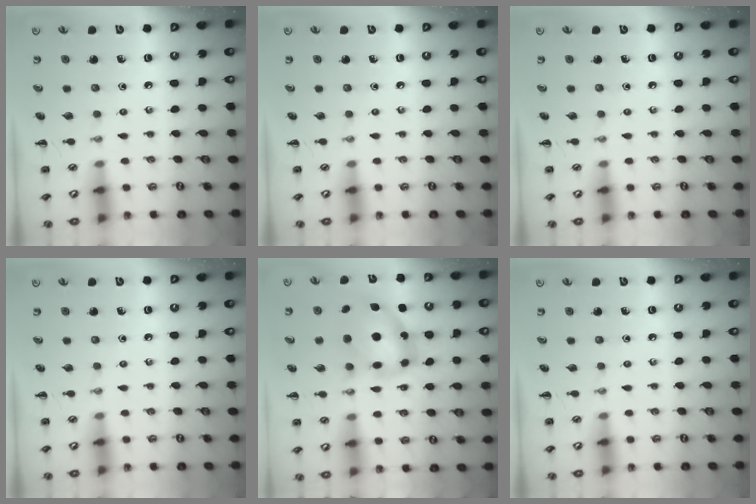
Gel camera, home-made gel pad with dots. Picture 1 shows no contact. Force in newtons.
{"total": 0.0}
{"total": 0.0}
{"total": 0.0}
{"total": 10.6, "press": 10.3, "slide": 2.5}
{"total": 0.0}